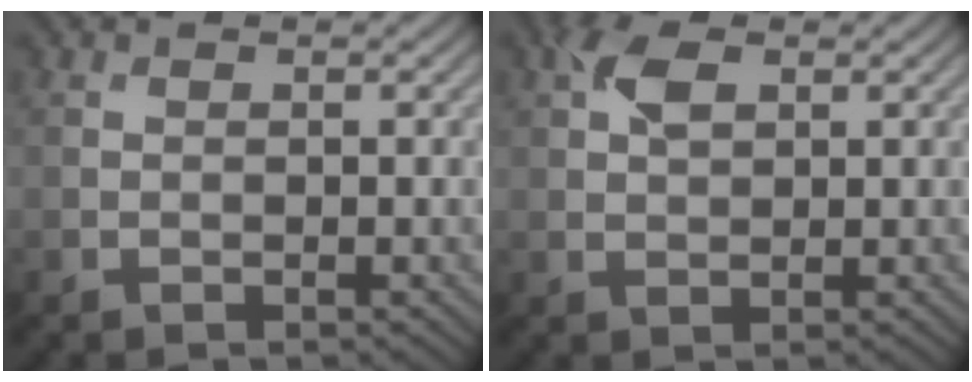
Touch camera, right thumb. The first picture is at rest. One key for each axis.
{"total": 3.6, "fx": 1.4, "fy": 2.1, "fz": 2.6, "tx": -0.057, "ty": 0.007, "tz": 0.024}